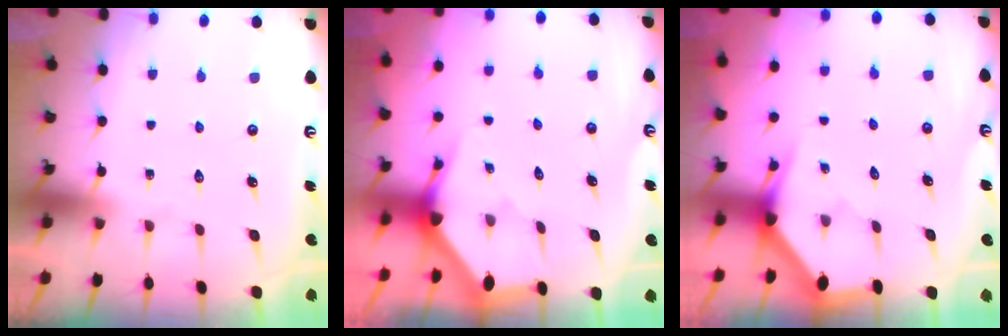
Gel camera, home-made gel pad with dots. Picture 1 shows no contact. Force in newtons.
{"total": 3.1, "press": 3.1, "slide": 0.2}
{"total": 3.1, "press": 3.1, "slide": 0.2}